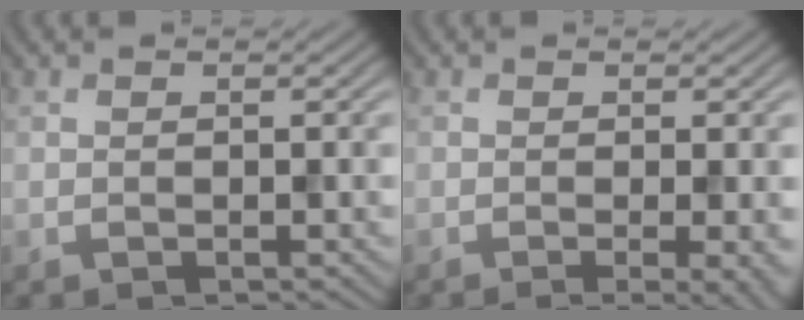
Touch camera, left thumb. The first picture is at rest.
{"total": 4.3, "force": [-1.2, 1.0, 4.0], "torque": [-0.054, -0.007, -0.018]}